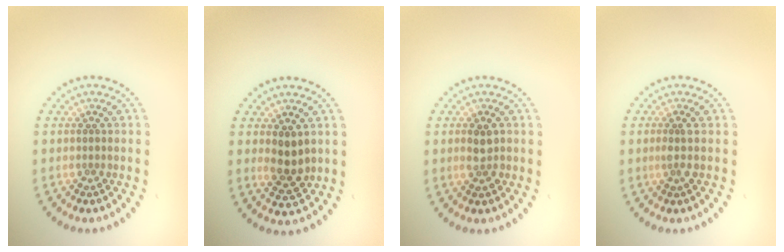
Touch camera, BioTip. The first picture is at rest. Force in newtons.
{"total": 2.8, "press": 2.7, "slide": 0.8}
{"total": 1.9, "press": 1.9, "slide": 0.4}
{"total": 1.5, "press": 1.1, "slide": 0.9}